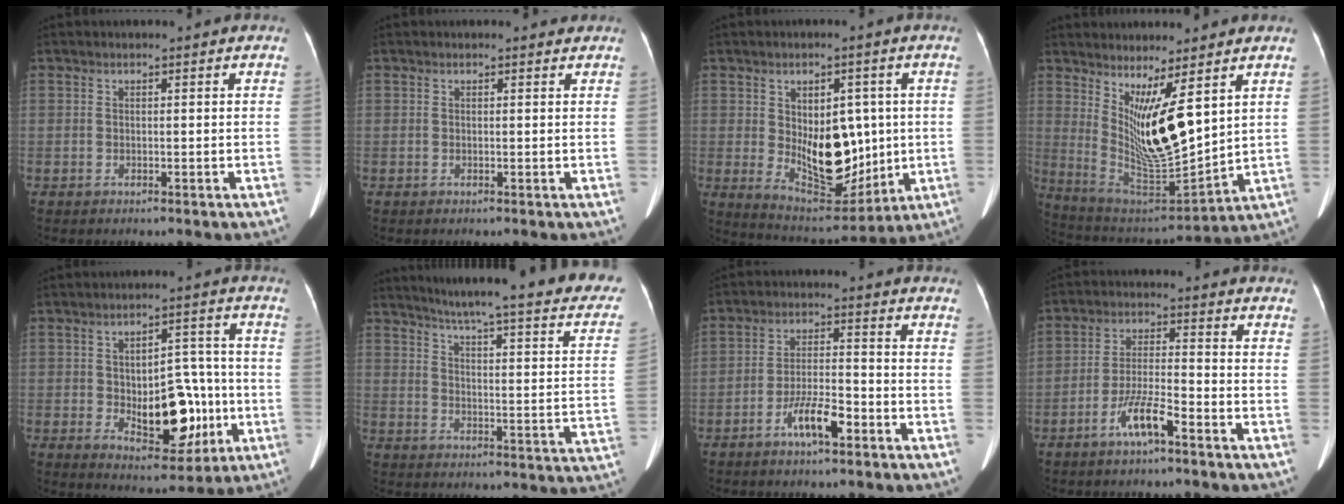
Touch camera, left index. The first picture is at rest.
{"total": 1.0, "force": [0.9, 0.4, -0.1], "torque": [-0.007, -0.004, 0.003]}
{"total": 12.2, "force": [0.1, 6.5, 10.3], "torque": [-0.161, 0.002, 0.025]}
{"total": 11.7, "force": [4.8, 1.7, 10.5], "torque": [-0.198, -0.032, 0.104]}
{"total": 11.8, "force": [-2.4, 6.0, 9.9], "torque": [-0.134, 0.014, -0.022]}
{"total": 27.1, "force": [22.5, 2.5, 14.8], "torque": [-0.208, -0.057, 0.265]}
{"total": 6.2, "force": [-3.6, 1.2, 4.9], "torque": [-0.099, 0.001, -0.064]}
{"total": 6.2, "force": [-3.9, 0.5, 4.8], "torque": [-0.100, -0.001, -0.074]}